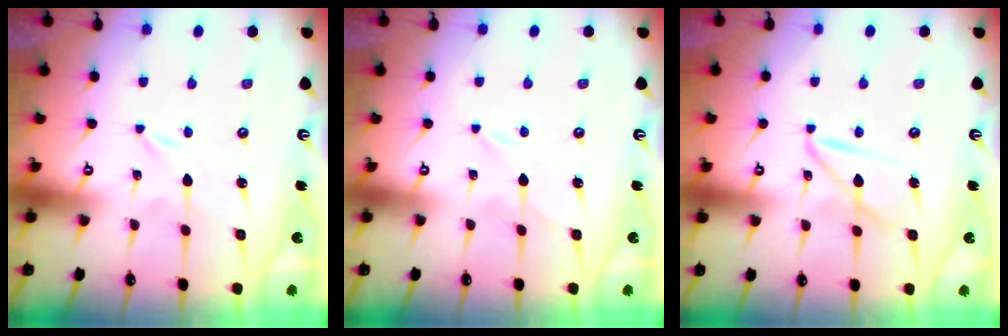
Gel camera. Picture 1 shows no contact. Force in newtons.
{"total": 3.0, "press": 2.9, "slide": 0.4}
{"total": 8.4, "press": 8.4, "slide": 0.7}